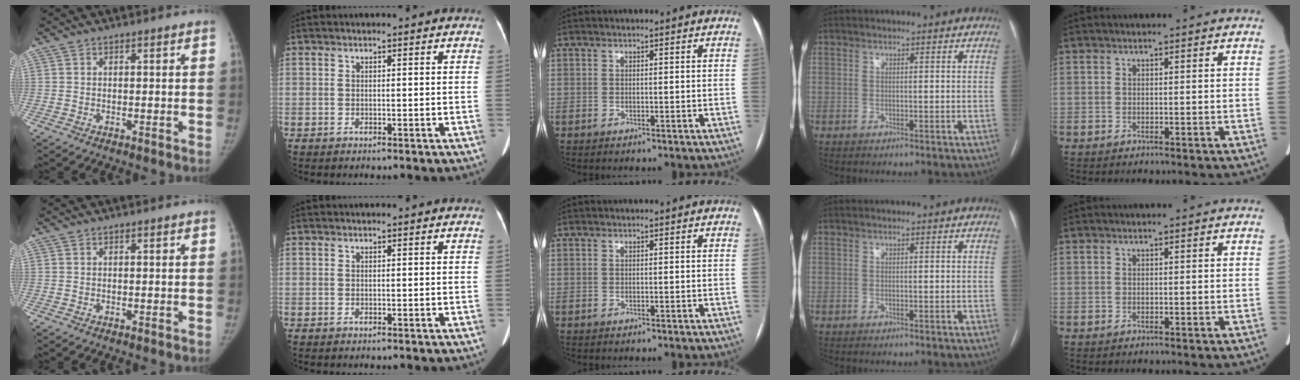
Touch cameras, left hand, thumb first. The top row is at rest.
{}